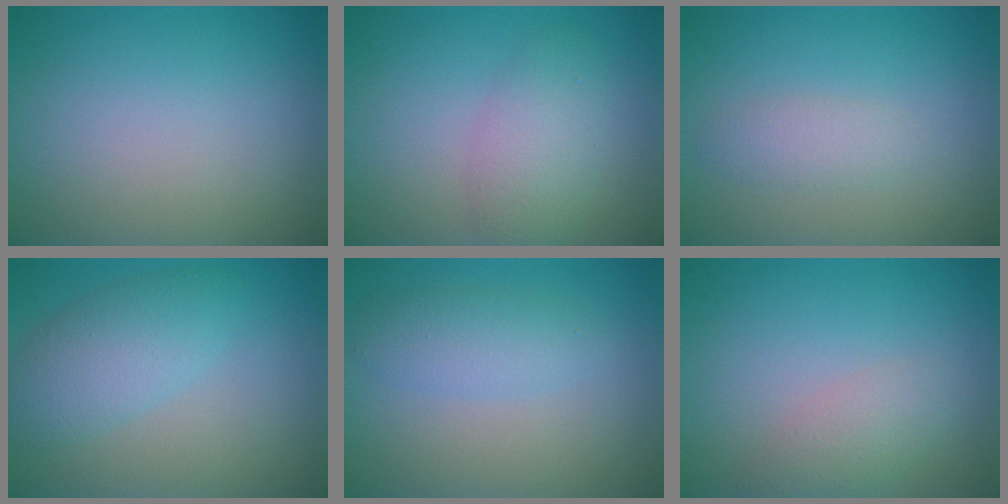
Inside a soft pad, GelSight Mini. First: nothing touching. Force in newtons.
{"total": 3.4, "press": 3.4, "slide": 0.0}
{"total": 1.6, "press": 1.6, "slide": 0.0}
{"total": 3.9, "press": 3.9, "slide": 0.2}
{"total": 2.4, "press": 2.4, "slide": 0.3}
{"total": 2.4, "press": 2.4, "slide": 0.2}